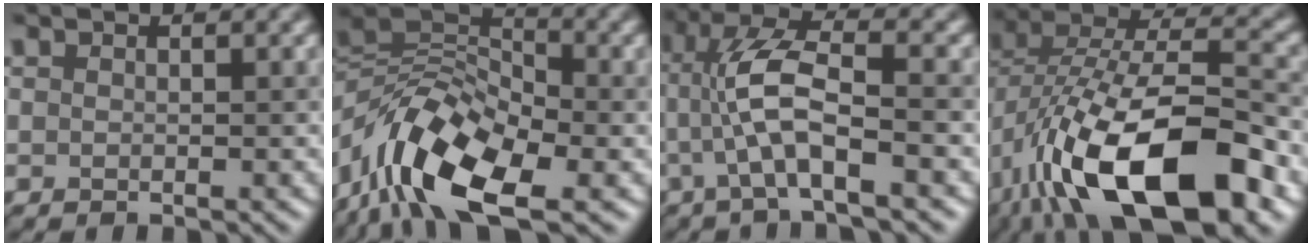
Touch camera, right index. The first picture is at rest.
{"total": 12.3, "force": [-5.2, 6.3, 9.2], "torque": [-0.161, 0.011, -0.108]}
{"total": 6.0, "force": [-1.1, 1.2, 5.8], "torque": [-0.115, 0.014, -0.025]}
{"total": 15.6, "force": [-7.3, 6.2, 12.3], "torque": [-0.218, 0.004, -0.131]}